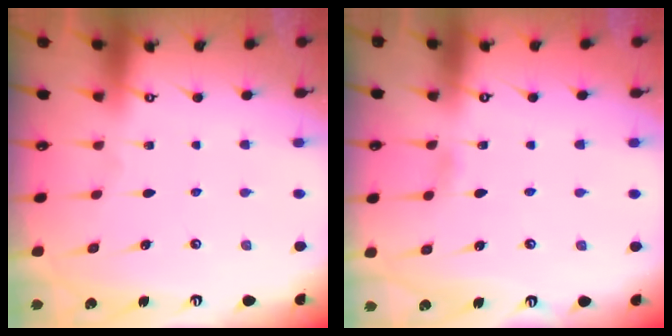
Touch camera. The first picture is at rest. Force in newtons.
{"total": 3.4, "press": 3.4, "slide": 0.3}